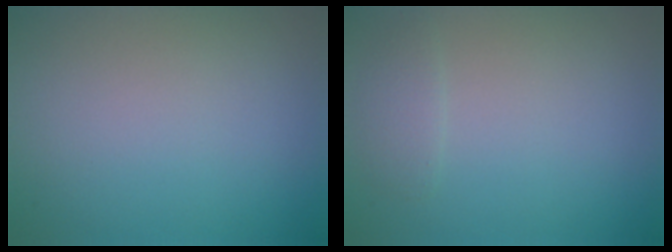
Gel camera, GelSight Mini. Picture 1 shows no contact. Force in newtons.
{"total": 1.1, "press": 1.1, "slide": 0.0}